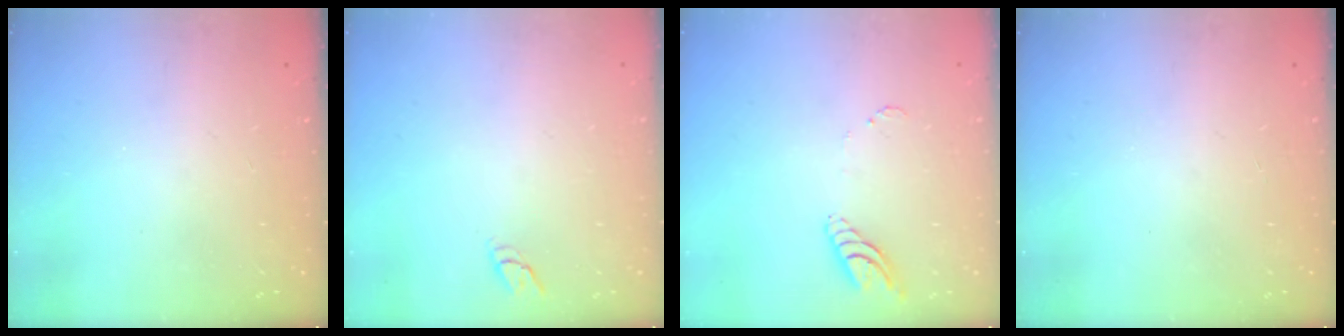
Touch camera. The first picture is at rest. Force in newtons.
{"total": 3.7, "press": 3.7, "slide": 0.3}
{"total": 8.8, "press": 8.8, "slide": 0.9}
{"total": 0.0}